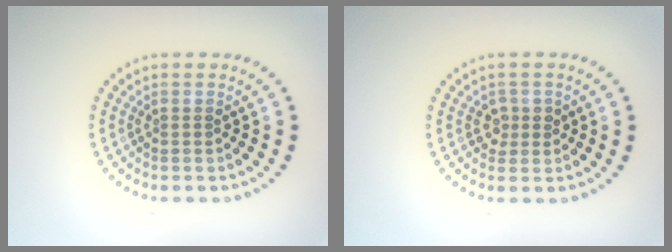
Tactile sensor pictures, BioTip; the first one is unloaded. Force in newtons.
{"total": 1.6, "press": 1.4, "slide": 0.6}